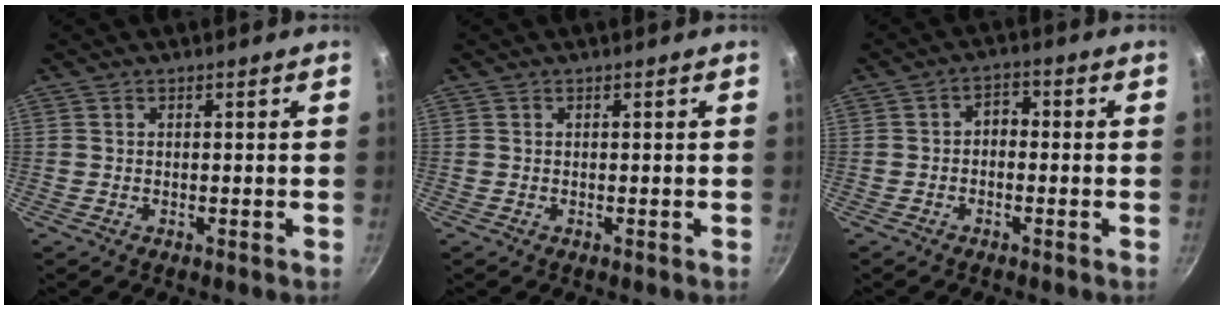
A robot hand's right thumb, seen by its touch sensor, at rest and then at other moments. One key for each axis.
{"total": 0.0}
{"total": 3.0, "fx": -0.6, "fy": 2.1, "fz": 2.0, "tx": -0.022, "ty": 0.016, "tz": -0.017}